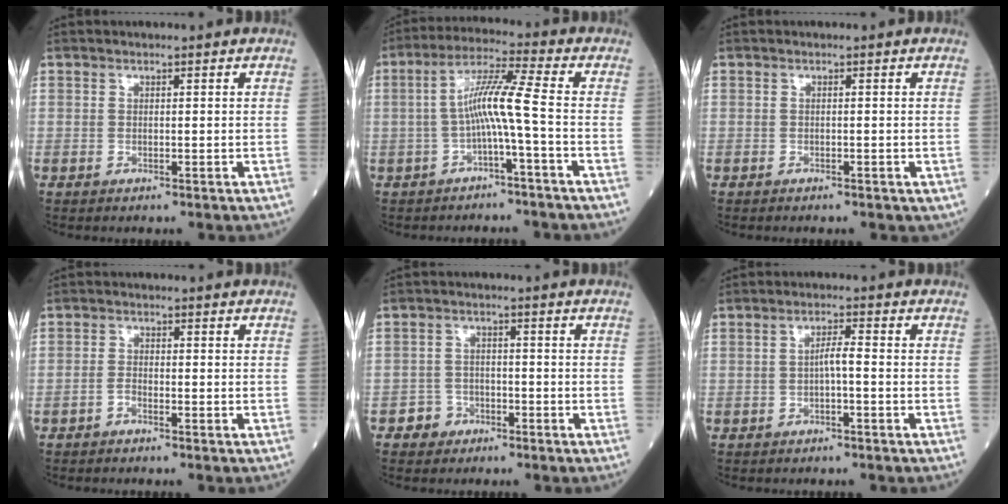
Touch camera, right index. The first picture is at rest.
{"total": 7.2, "force": [-1.5, -0.9, 6.9], "torque": [-0.132, 0.024, -0.027]}
{"total": 0.9, "force": [-0.6, 0.4, 0.5], "torque": [-0.008, 0.000, -0.004]}
{"total": 1.1, "force": [-0.9, 0.3, 0.6], "torque": [-0.010, 0.002, -0.019]}
{"total": 2.9, "force": [-1.8, 2.2, 0.0], "torque": [0.001, 0.012, -0.036]}
{"total": 2.2, "force": [-0.6, 0.2, 2.1], "torque": [-0.034, 0.004, -0.013]}